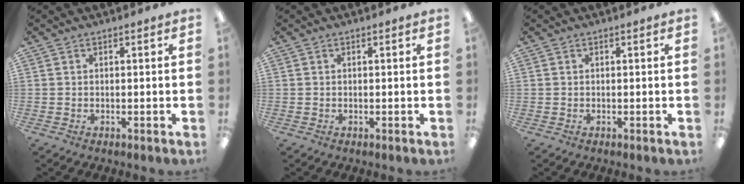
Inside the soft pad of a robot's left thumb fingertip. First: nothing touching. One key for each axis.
{"total": 0.0}
{"total": 0.0}